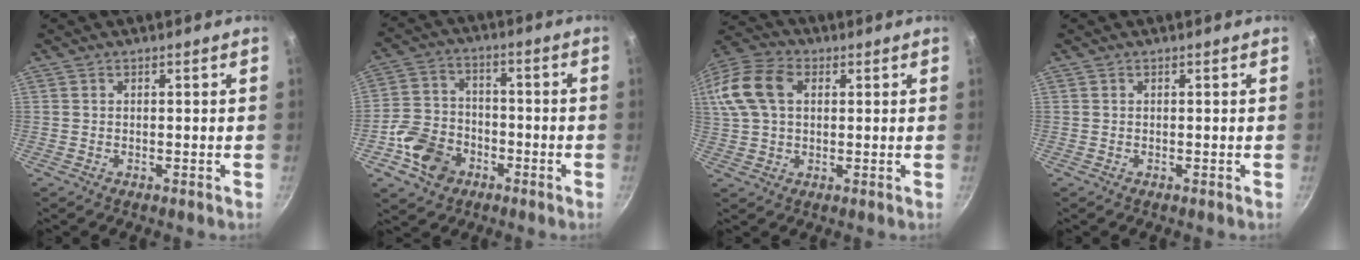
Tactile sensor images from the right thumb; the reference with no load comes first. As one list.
[{"total": 10.9, "force": [-4.7, 8.4, 5.1], "torque": [-0.076, 0.037, -0.092]}, {"total": 15.5, "force": [3.8, 10.6, 10.6], "torque": [-0.229, 0.026, 0.058]}, {"total": 0.0}]